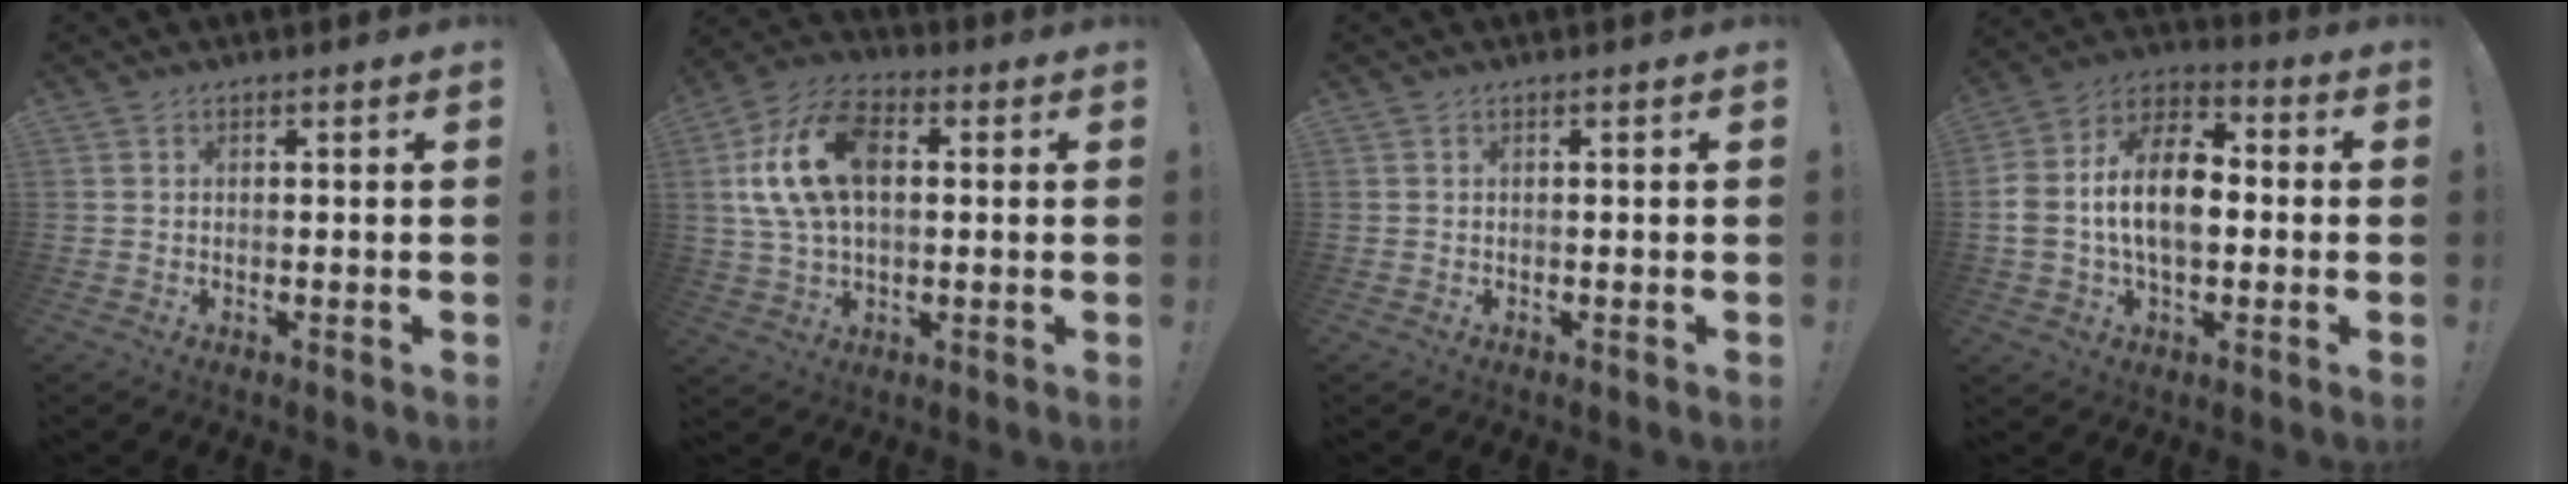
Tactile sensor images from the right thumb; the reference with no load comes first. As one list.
[{"total": 17.1, "force": [3.0, 10.7, 13.0], "torque": [-0.249, 0.003, 0.051]}, {"total": 0.0}, {"total": 17.0, "force": [-0.8, 10.9, 13.0], "torque": [-0.239, 0.021, -0.012]}]